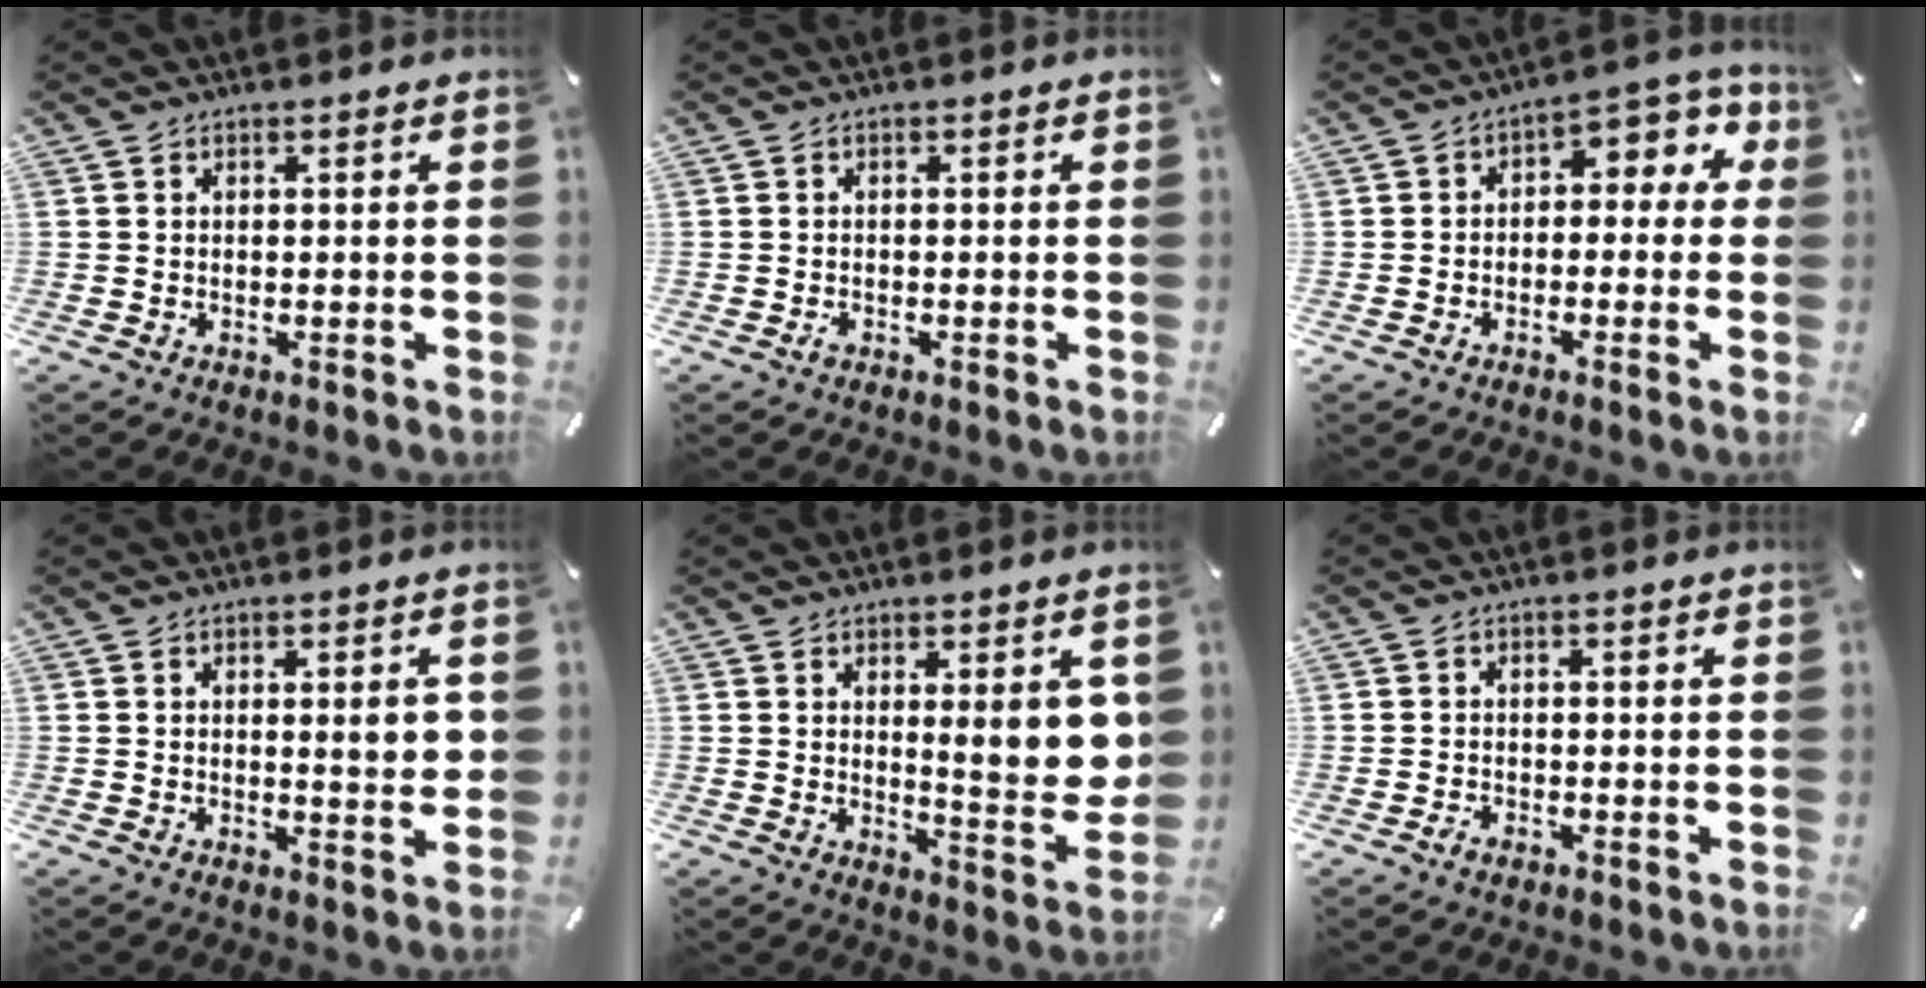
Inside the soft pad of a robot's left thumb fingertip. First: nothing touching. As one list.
[{"total": 0.7, "force": [-0.5, 0.5, 0.4], "torque": [-0.008, 0.000, -0.009]}, {"total": 5.5, "force": [-0.2, 3.9, 3.9], "torque": [-0.058, 0.002, -0.010]}, {"total": 5.1, "force": [1.0, 1.4, 4.8], "torque": [-0.066, -0.008, 0.011]}, {"total": 10.1, "force": [3.1, 2.7, 9.3], "torque": [-0.124, -0.025, 0.047]}, {"total": 1.5, "force": [-1.1, 0.9, 0.6], "torque": [-0.012, 0.004, -0.022]}]